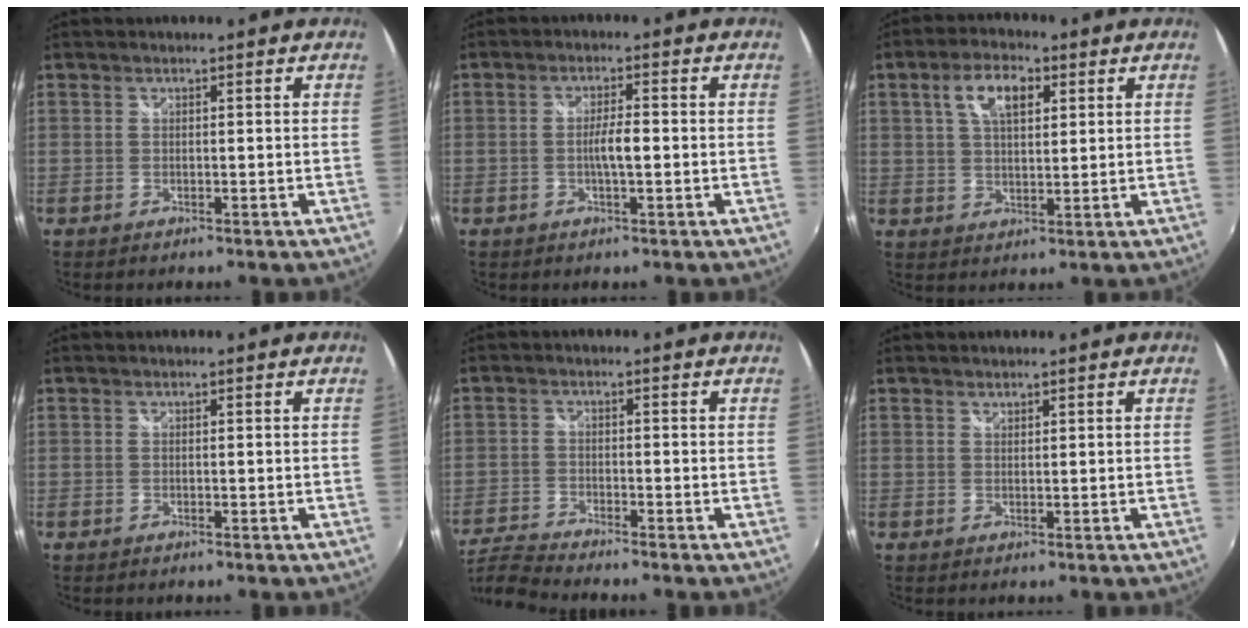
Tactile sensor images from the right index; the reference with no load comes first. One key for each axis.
{"total": 3.5, "fx": -0.6, "fy": 0.4, "fz": 3.4, "tx": -0.061, "ty": 0.000, "tz": -0.010}
{"total": 7.6, "fx": 3.0, "fy": 3.6, "fz": 5.9, "tx": -0.107, "ty": 0.017, "tz": 0.053}
{"total": 0.0}
{"total": 6.6, "fx": -6.4, "fy": -0.4, "fz": 1.6, "tx": -0.055, "ty": -0.017, "tz": -0.131}
{"total": 0.7, "fx": 0.7, "fy": 0.2, "fz": 0.0, "tx": 0.002, "ty": 0.001, "tz": 0.013}